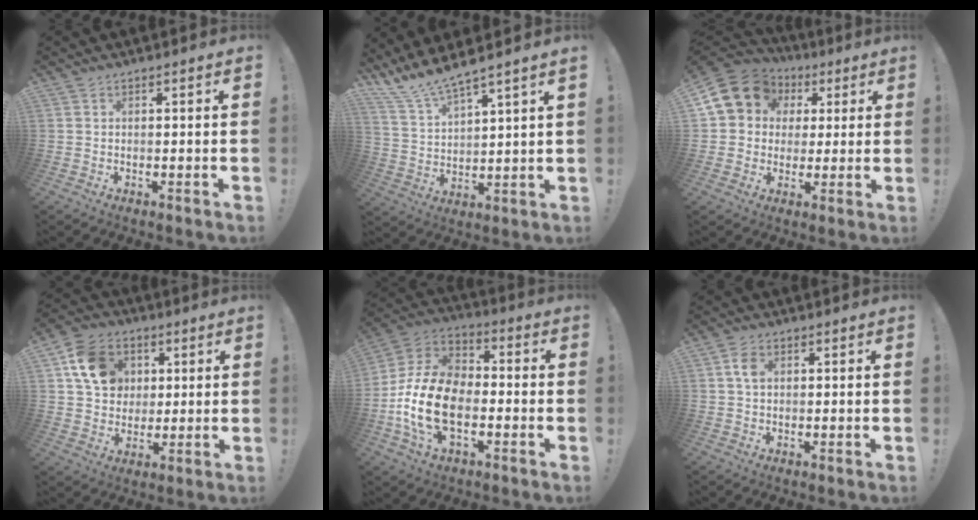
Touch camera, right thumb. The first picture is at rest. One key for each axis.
{"total": 8.9, "fx": 8.4, "fy": 0.1, "fz": 2.9, "tx": -0.083, "ty": -0.057, "tz": 0.152}
{"total": 13.7, "fx": 4.8, "fy": 11.5, "fz": 5.8, "tx": -0.087, "ty": -0.014, "tz": 0.100}
{"total": 14.4, "fx": 4.9, "fy": 11.8, "fz": 6.6, "tx": -0.095, "ty": -0.007, "tz": 0.102}
{"total": 20.3, "fx": -5.6, "fy": 12.6, "fz": 14.9, "tx": -0.300, "ty": 0.039, "tz": -0.087}
{"total": 4.1, "fx": 1.0, "fy": 2.8, "fz": 2.8, "tx": -0.041, "ty": 0.002, "tz": 0.017}